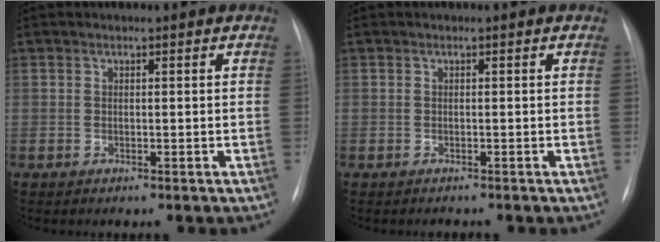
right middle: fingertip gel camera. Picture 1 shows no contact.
{"total": 0.5, "force": [-0.5, 0.1, 0.0], "torque": [-0.008, -0.002, -0.007]}